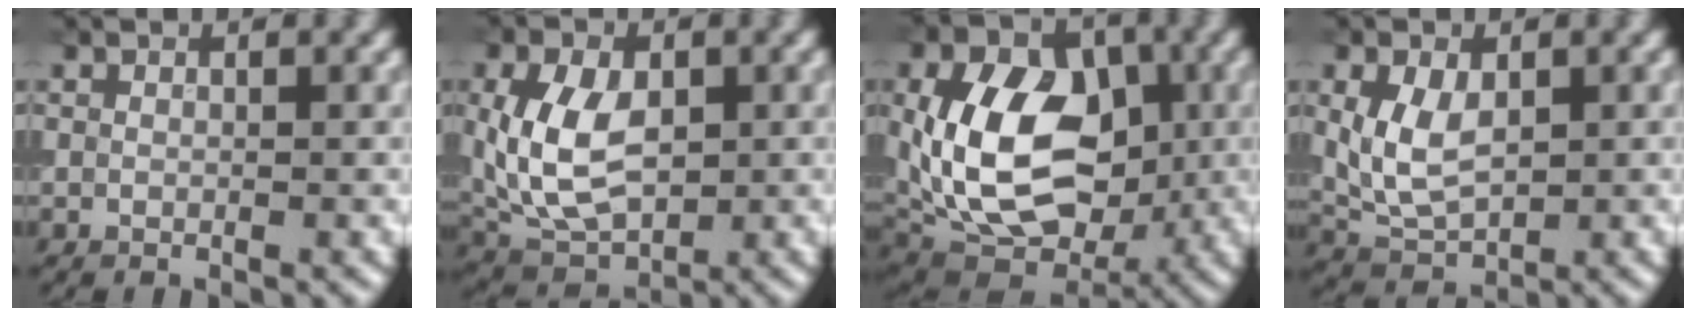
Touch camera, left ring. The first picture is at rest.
{"total": 7.9, "force": [0.4, 5.1, 6.1], "torque": [-0.133, 0.001, 0.006]}
{"total": 12.4, "force": [0.0, 8.4, 9.1], "torque": [-0.169, -0.008, -0.004]}
{"total": 4.7, "force": [0.7, 2.9, 3.6], "torque": [-0.080, 0.003, 0.020]}